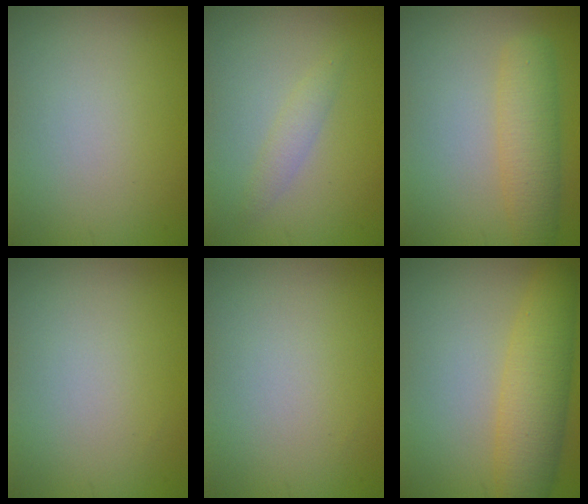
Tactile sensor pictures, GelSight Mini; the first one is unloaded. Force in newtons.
{"total": 1.3, "press": 1.3, "slide": 0.0}
{"total": 3.9, "press": 3.9, "slide": 0.2}
{"total": 0.0}
{"total": 0.0}
{"total": 5.6, "press": 5.6, "slide": 0.2}